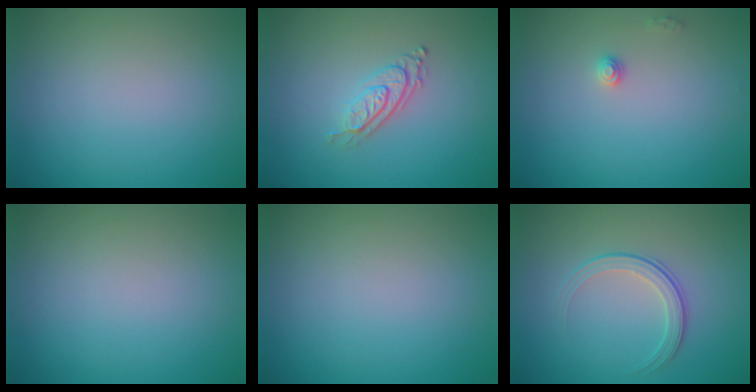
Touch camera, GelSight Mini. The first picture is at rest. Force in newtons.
{"total": 2.7, "press": 2.0, "slide": 1.9}
{"total": 0.9, "press": 0.9, "slide": 0.1}
{"total": 0.0}
{"total": 0.0}
{"total": 2.1, "press": 1.5, "slide": 1.5}